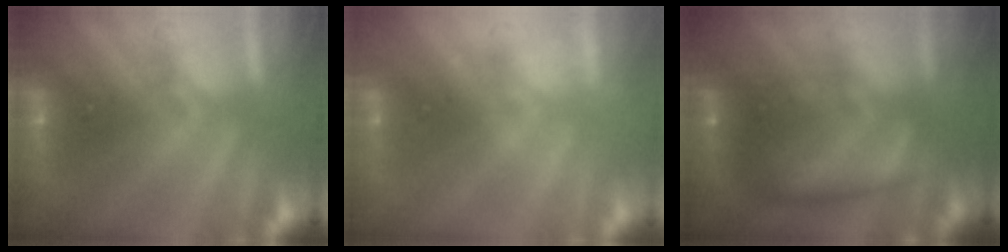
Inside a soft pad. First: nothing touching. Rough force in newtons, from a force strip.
{"total": 2.1}
{"total": 5.6}